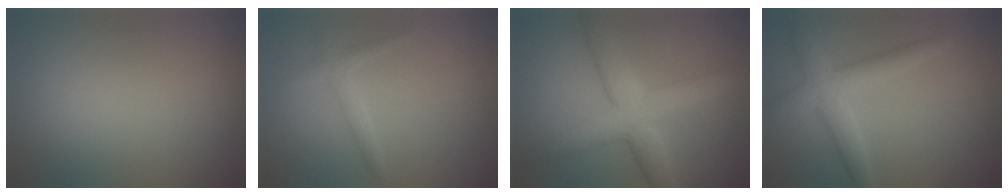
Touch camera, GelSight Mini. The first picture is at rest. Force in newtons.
{"total": 1.3, "press": 1.3, "slide": 0.1}
{"total": 6.3, "press": 6.3, "slide": 0.3}
{"total": 3.7, "press": 3.7, "slide": 0.2}